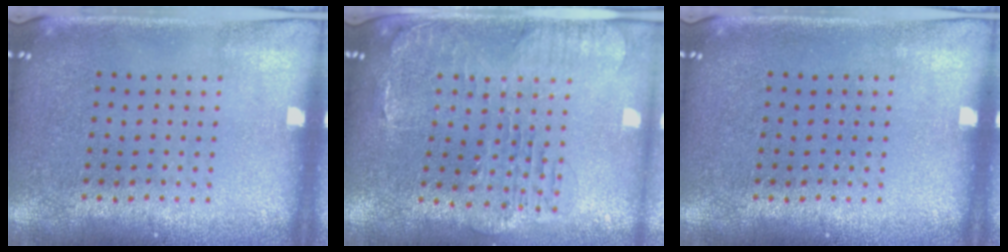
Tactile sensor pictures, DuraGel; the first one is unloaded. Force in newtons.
{"total": 1.4, "press": 1.4, "slide": 0.4}
{"total": 0.0}